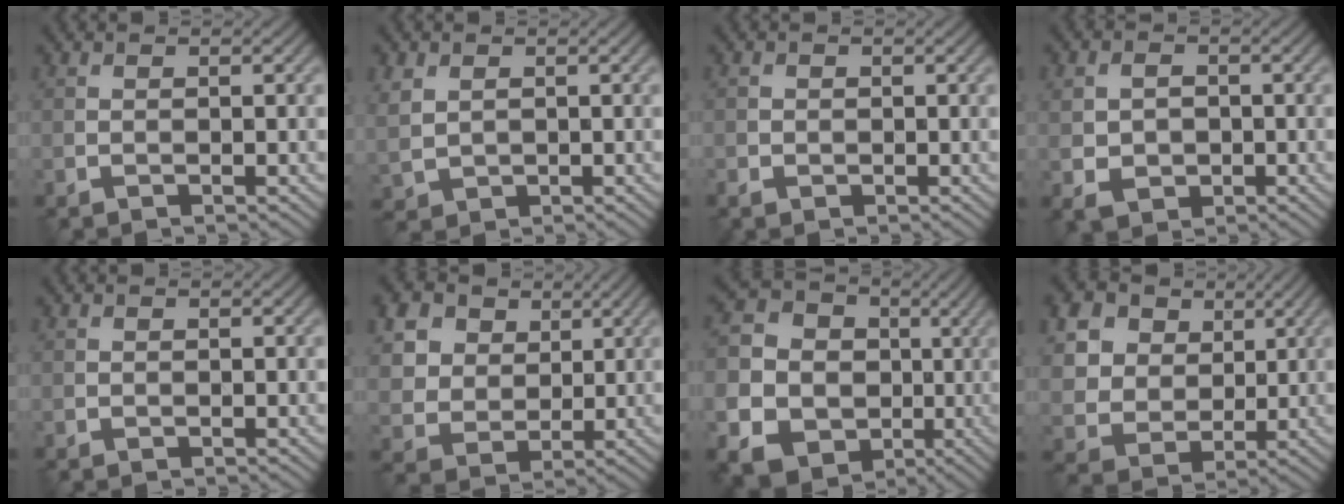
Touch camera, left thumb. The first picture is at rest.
{"total": 3.1, "force": [1.0, 2.4, 1.6], "torque": [-0.054, -0.003, 0.022]}
{"total": 1.3, "force": [-0.3, 1.2, 0.3], "torque": [-0.004, -0.004, -0.010]}
{"total": 3.8, "force": [-0.5, 3.1, 2.1], "torque": [-0.053, -0.008, -0.003]}
{"total": 0.0}
{"total": 13.3, "force": [6.8, 9.9, 5.8], "torque": [-0.201, 0.016, 0.150]}
{"total": 16.0, "force": [-2.2, 14.7, 5.9], "torque": [-0.197, -0.007, -0.053]}
{"total": 16.9, "force": [8.4, 12.8, 7.3], "torque": [-0.247, 0.019, 0.190]}